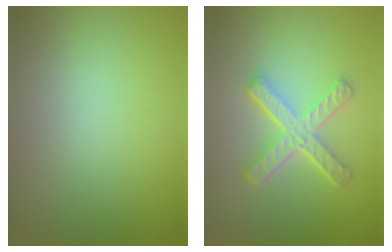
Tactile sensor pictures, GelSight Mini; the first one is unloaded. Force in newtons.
{"total": 4.8, "press": 3.4, "slide": 3.4}